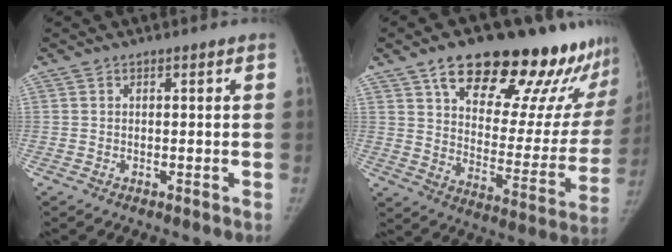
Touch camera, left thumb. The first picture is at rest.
{"total": 27.7, "force": [19.9, 10.7, 16.1], "torque": [-0.184, -0.083, 0.280]}